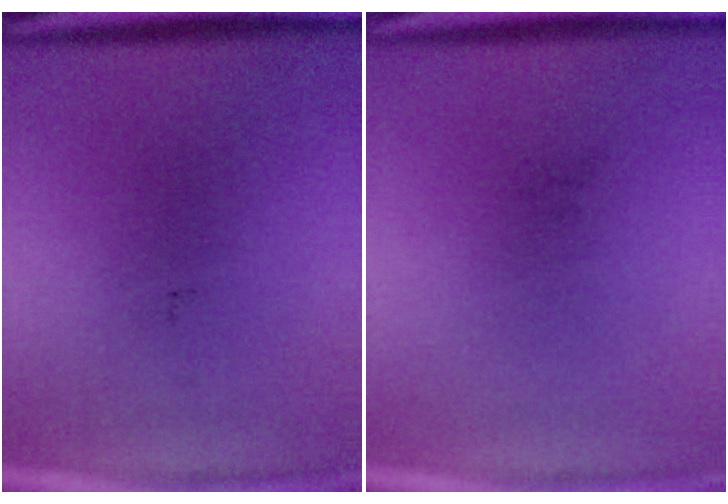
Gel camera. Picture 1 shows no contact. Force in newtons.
{"total": 0.0}